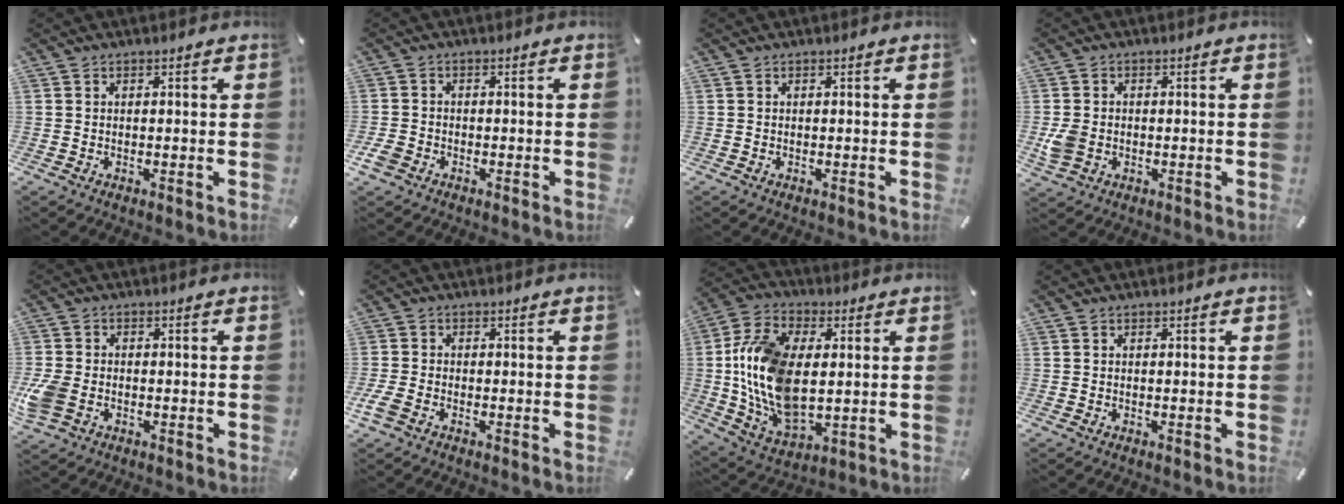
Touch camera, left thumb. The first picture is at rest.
{"total": 2.9, "force": [-1.7, 2.0, 1.3], "torque": [-0.033, 0.003, -0.035]}
{"total": 0.0}
{"total": 4.7, "force": [-0.7, 3.7, 2.8], "torque": [-0.060, 0.005, -0.011]}
{"total": 5.7, "force": [-1.7, 4.2, 3.5], "torque": [-0.080, 0.007, -0.032]}
{"total": 2.8, "force": [-1.4, 1.7, 1.7], "torque": [-0.047, -0.003, -0.029]}
{"total": 17.6, "force": [1.1, 11.3, 13.5], "torque": [-0.318, -0.008, 0.019]}
{"total": 0.0}